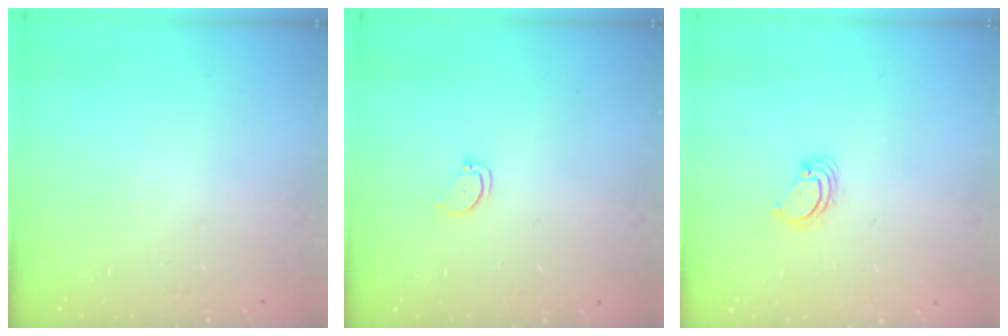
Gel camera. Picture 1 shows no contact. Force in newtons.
{"total": 2.0, "press": 2.0, "slide": 0.2}
{"total": 2.9, "press": 2.9, "slide": 0.3}